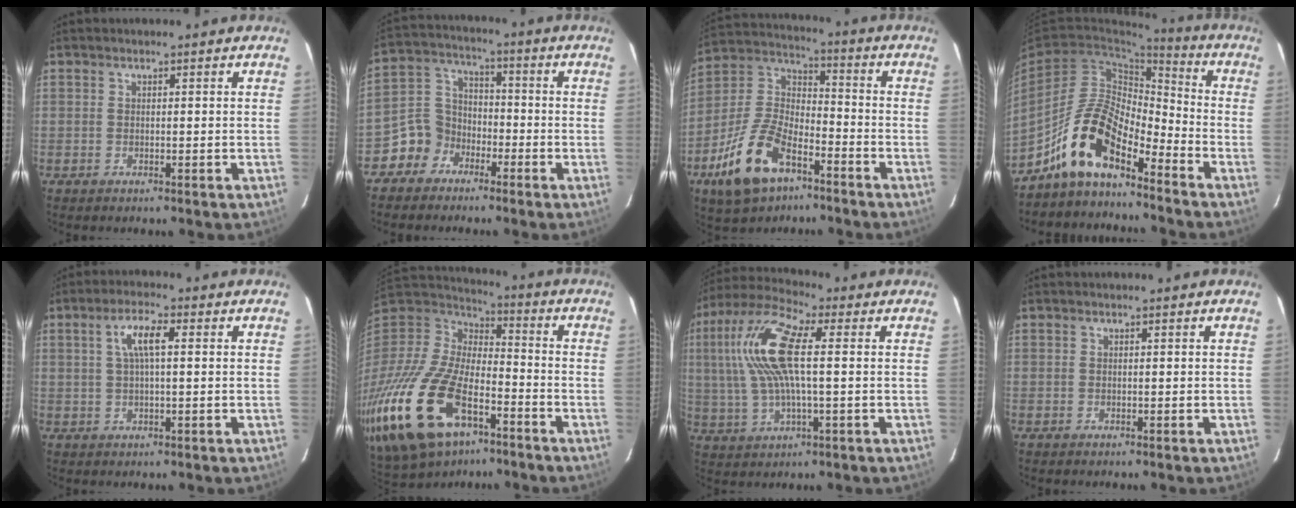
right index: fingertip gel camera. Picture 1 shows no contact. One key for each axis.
{"total": 7.8, "fx": -4.7, "fy": 6.2, "fz": 0.8, "tx": -0.026, "ty": 0.042, "tz": -0.098}
{"total": 16.7, "fx": -9.0, "fy": 8.4, "fz": 11.2, "tx": -0.245, "ty": 0.002, "tz": -0.166}
{"total": 12.1, "fx": -9.1, "fy": 4.0, "fz": 6.9, "tx": -0.137, "ty": 0.019, "tz": -0.179}
{"total": 5.3, "fx": 1.3, "fy": 1.3, "fz": 5.0, "tx": -0.096, "ty": 0.010, "tz": 0.026}
{"total": 30.4, "fx": -15.6, "fy": 15.7, "fz": 20.9, "tx": -0.476, "ty": -0.050, "tz": -0.269}
{"total": 15.0, "fx": 2.5, "fy": 4.8, "fz": 14.0, "tx": -0.283, "ty": 0.018, "tz": 0.043}
{"total": 0.0}